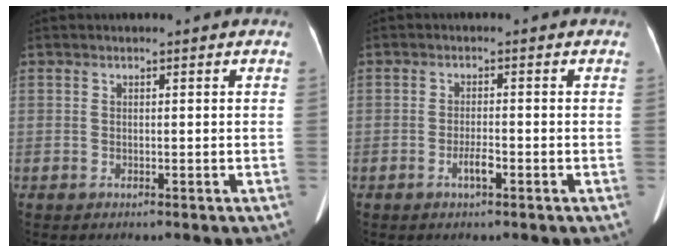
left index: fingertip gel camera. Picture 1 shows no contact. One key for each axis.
{"total": 2.1, "fx": -1.3, "fy": 0.3, "fz": 1.7, "tx": -0.033, "ty": -0.003, "tz": -0.024}